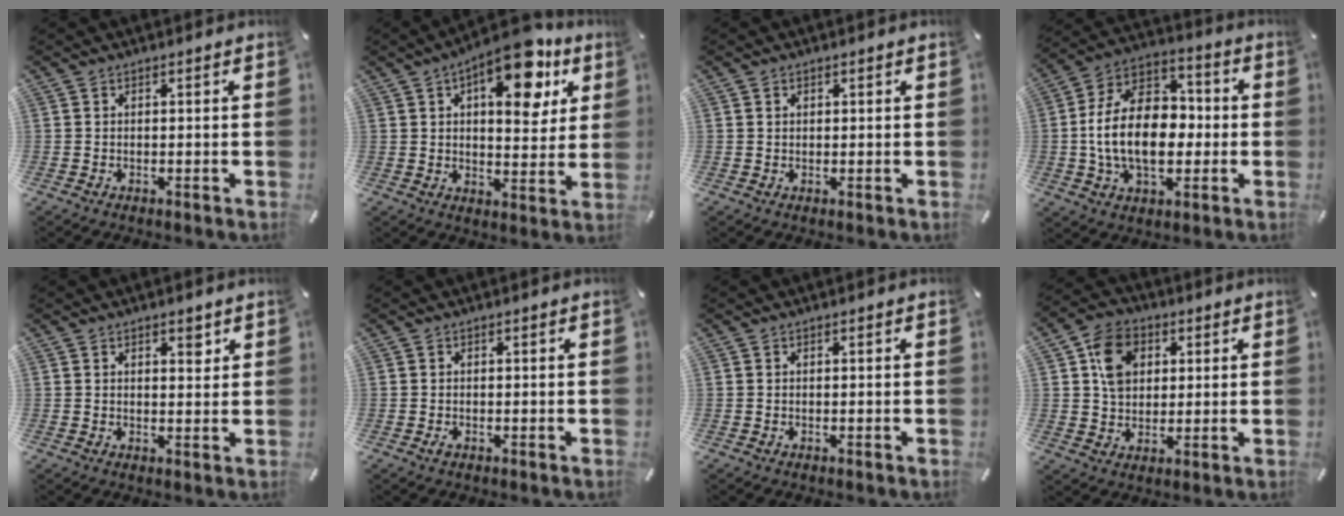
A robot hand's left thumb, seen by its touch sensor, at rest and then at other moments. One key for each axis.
{"total": 15.7, "fx": 8.2, "fy": 7.4, "fz": 11.1, "tx": -0.139, "ty": -0.039, "tz": 0.132}
{"total": 1.0, "fx": 0.4, "fy": 0.9, "fz": 0.1, "tx": 0.005, "ty": 0.000, "tz": 0.005}
{"total": 17.6, "fx": -1.9, "fy": 12.1, "fz": 12.6, "tx": -0.247, "ty": 0.014, "tz": -0.040}
{"total": 2.5, "fx": 1.5, "fy": 1.5, "fz": 1.4, "tx": 0.002, "ty": -0.011, "tz": 0.018}
{"total": 0.6, "fx": -0.3, "fy": 0.4, "fz": 0.4, "tx": -0.006, "ty": -0.002, "tz": -0.004}
{"total": 0.0}
{"total": 9.5, "fx": 2.8, "fy": 7.8, "fz": 4.6, "tx": -0.074, "ty": 0.009, "tz": 0.053}